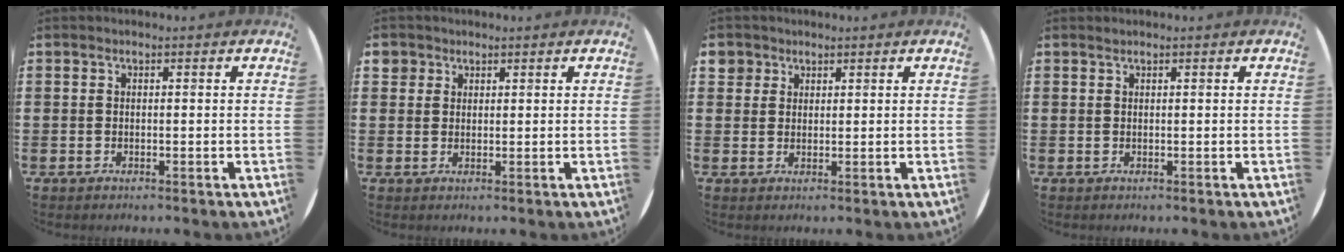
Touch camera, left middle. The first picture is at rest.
{"total": 1.8, "force": [1.4, 1.2, 0.0], "torque": [0.005, 0.002, 0.025]}
{"total": 2.3, "force": [1.6, 1.6, 0.1], "torque": [0.002, 0.004, 0.029]}
{"total": 0.0}